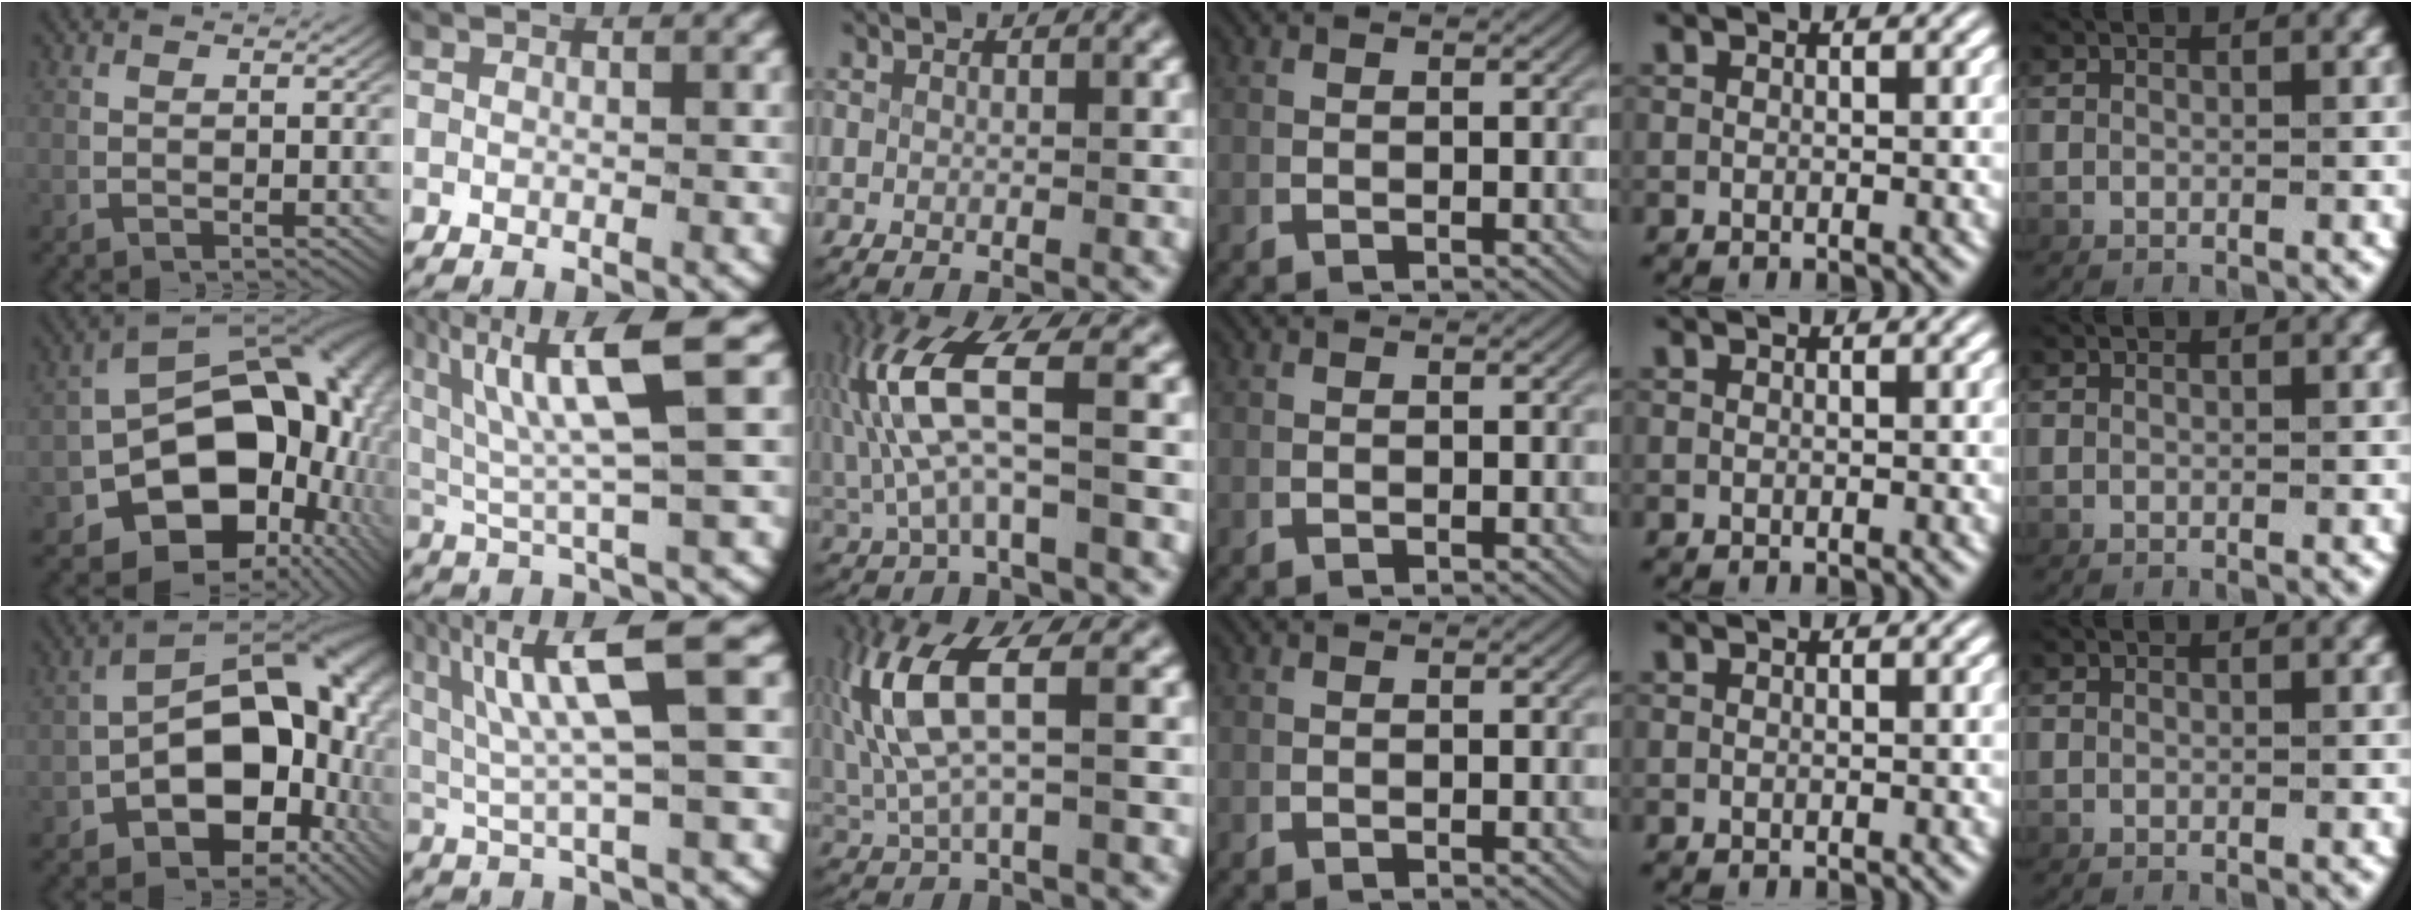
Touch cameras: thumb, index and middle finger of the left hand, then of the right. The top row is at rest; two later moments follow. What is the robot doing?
{"motion": "lift_and_place", "object": "ribbon"}